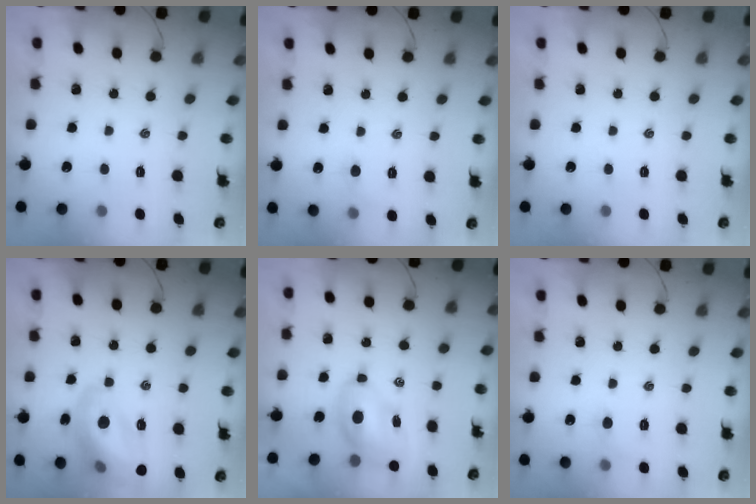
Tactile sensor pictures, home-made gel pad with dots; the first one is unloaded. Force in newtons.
{"total": 3.4, "press": 3.2, "slide": 1.1}
{"total": 0.0}
{"total": 17.7, "press": 17.5, "slide": 2.7}
{"total": 7.6, "press": 7.3, "slide": 2.3}
{"total": 3.4, "press": 3.2, "slide": 1.1}